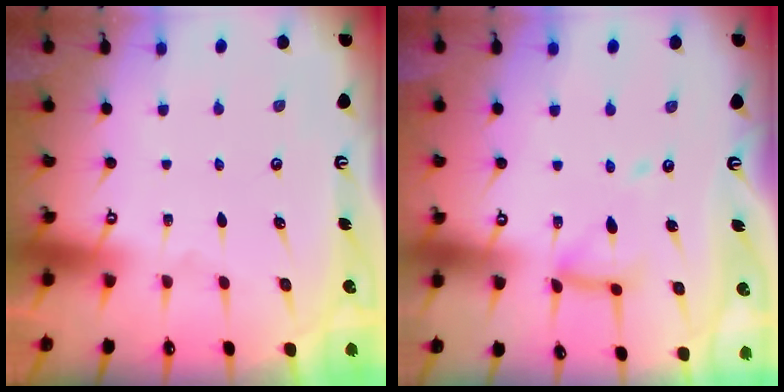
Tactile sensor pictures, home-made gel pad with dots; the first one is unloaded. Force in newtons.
{"total": 10.9, "press": 10.9, "slide": 0.9}